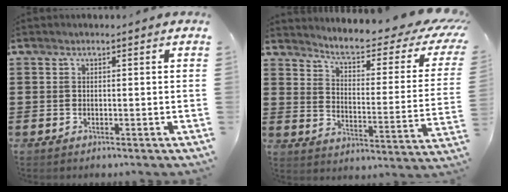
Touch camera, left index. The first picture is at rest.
{"total": 5.4, "force": [4.0, 0.8, 3.5], "torque": [-0.079, -0.034, 0.058]}